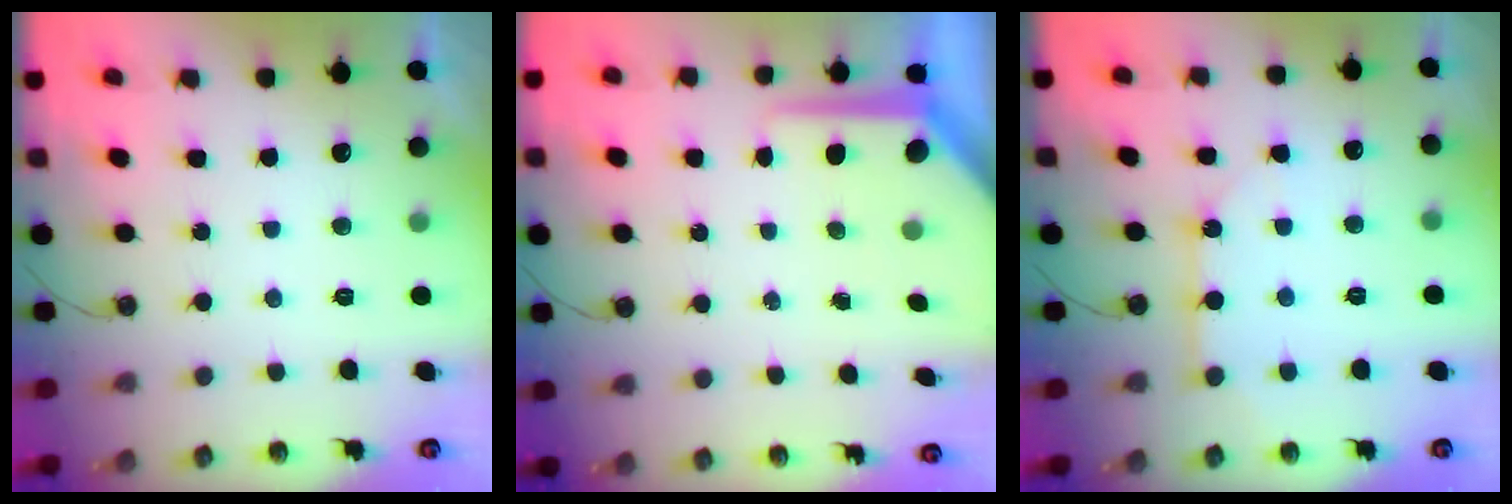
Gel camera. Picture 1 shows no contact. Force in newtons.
{"total": 8.9, "press": 8.9, "slide": 0.7}
{"total": 8.8, "press": 8.8, "slide": 0.8}